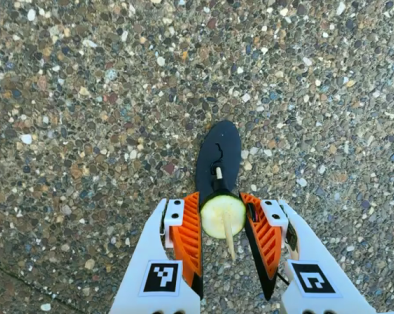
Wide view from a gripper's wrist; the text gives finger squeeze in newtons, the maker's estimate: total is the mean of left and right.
{"total": 10.9, "left": 10.7, "right": 11.1}